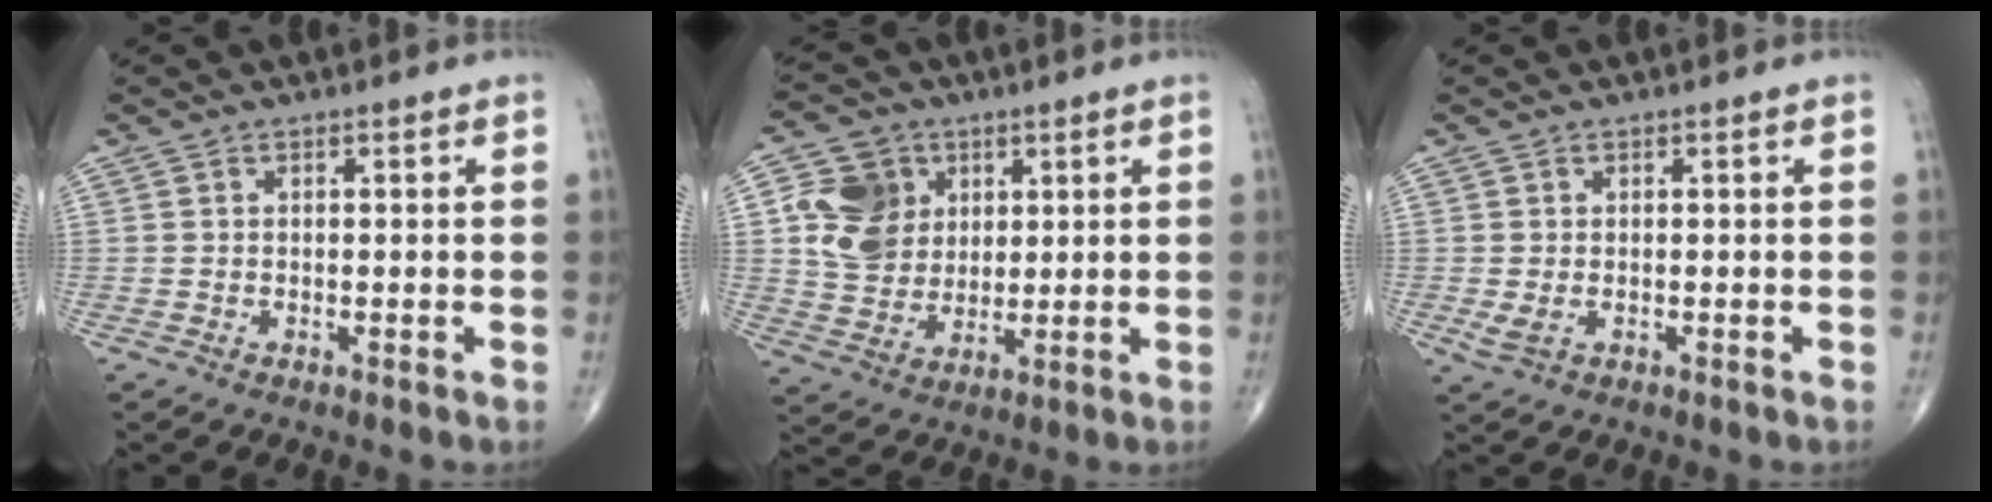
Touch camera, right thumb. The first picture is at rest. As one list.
[{"total": 11.1, "force": [3.2, 9.4, 5.0], "torque": [-0.058, -0.007, 0.063]}, {"total": 1.9, "force": [-0.2, 1.1, 1.6], "torque": [-0.036, -0.004, 0.001]}]